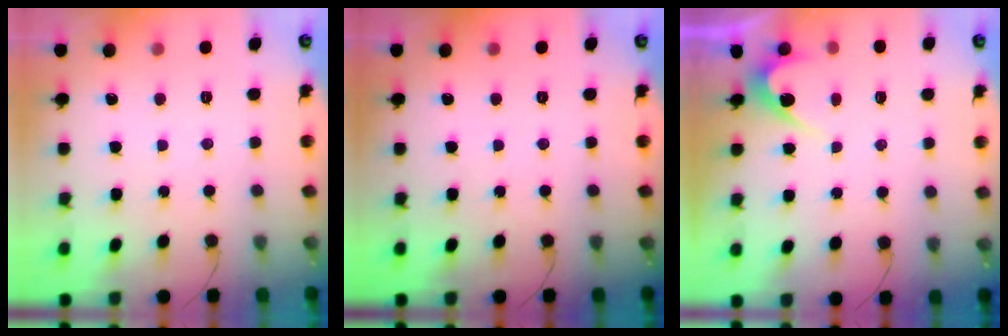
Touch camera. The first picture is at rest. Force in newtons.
{"total": 0.0}
{"total": 3.2, "press": 3.2, "slide": 0.3}